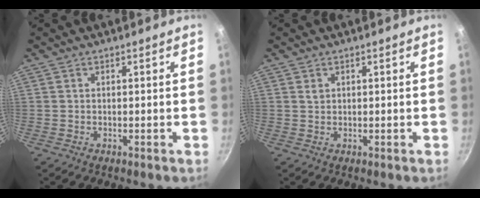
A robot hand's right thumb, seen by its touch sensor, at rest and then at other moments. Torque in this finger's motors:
{"motor_torque": [0.24, 0.81, 0.34, -0.16, 0.03]}